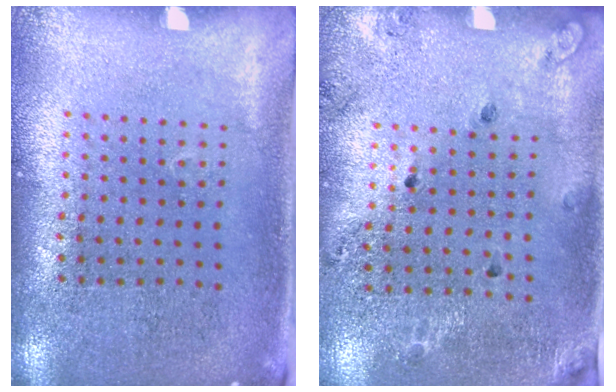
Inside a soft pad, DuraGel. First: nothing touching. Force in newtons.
{"total": 1.6, "press": 1.3, "slide": 0.9}